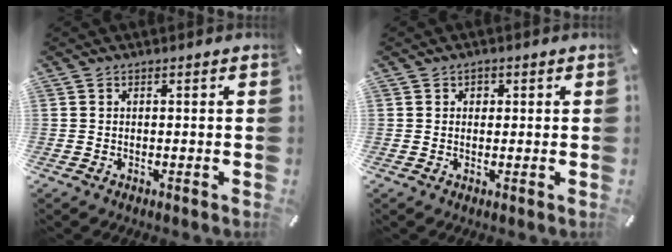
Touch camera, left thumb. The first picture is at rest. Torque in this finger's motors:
{"motor_torque": [0.25, 0.19, 0.16, -0.29, 0.02]}